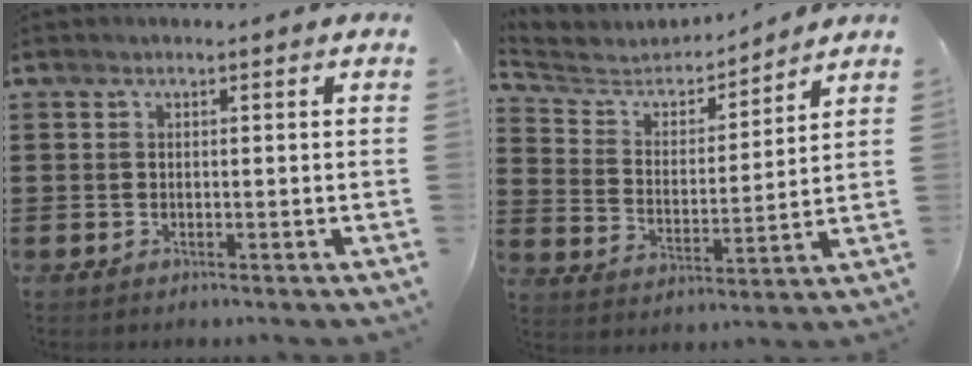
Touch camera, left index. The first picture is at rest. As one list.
[{"total": 4.7, "force": [4.4, 1.4, 0.4], "torque": [-0.042, -0.036, 0.070]}]